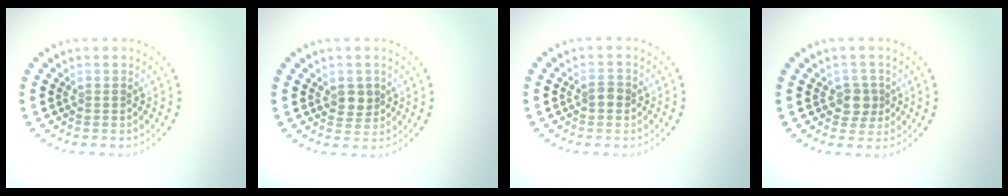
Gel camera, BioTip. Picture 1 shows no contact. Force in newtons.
{"total": 1.9, "press": 1.7, "slide": 0.7}
{"total": 1.3, "press": 1.3, "slide": 0.2}
{"total": 1.9, "press": 1.8, "slide": 0.9}